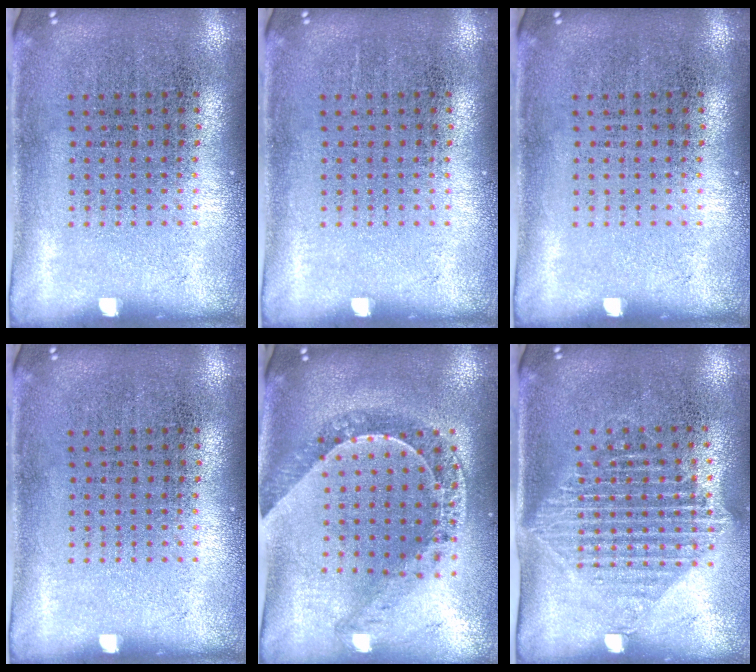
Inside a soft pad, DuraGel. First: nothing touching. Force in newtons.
{"total": 0.0}
{"total": 0.0}
{"total": 0.0}
{"total": 1.2, "press": 1.2, "slide": 0.3}
{"total": 1.4, "press": 1.2, "slide": 0.9}